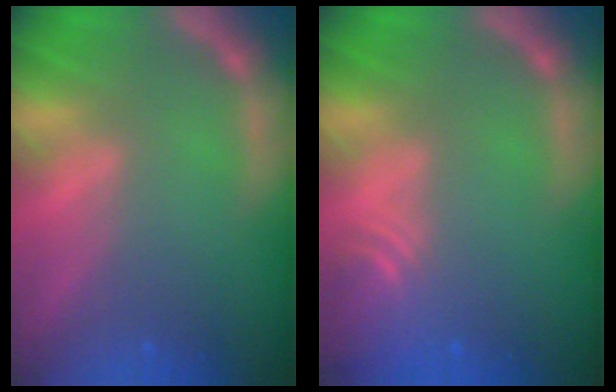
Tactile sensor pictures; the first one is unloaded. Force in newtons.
{"total": 4.0}